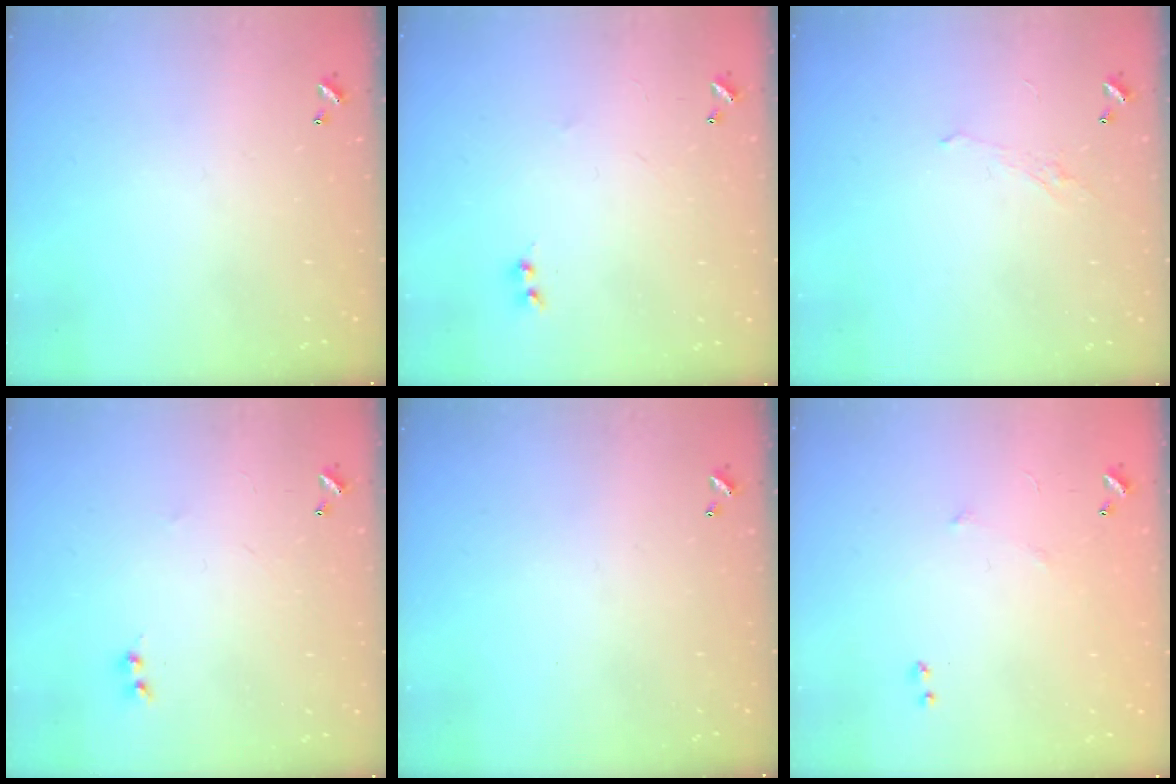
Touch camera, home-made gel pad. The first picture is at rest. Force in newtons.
{"total": 2.0, "press": 2.0, "slide": 0.5}
{"total": 1.1, "press": 0.8, "slide": 0.7}
{"total": 2.0, "press": 2.0, "slide": 0.5}
{"total": 0.0}
{"total": 5.2, "press": 5.1, "slide": 0.9}